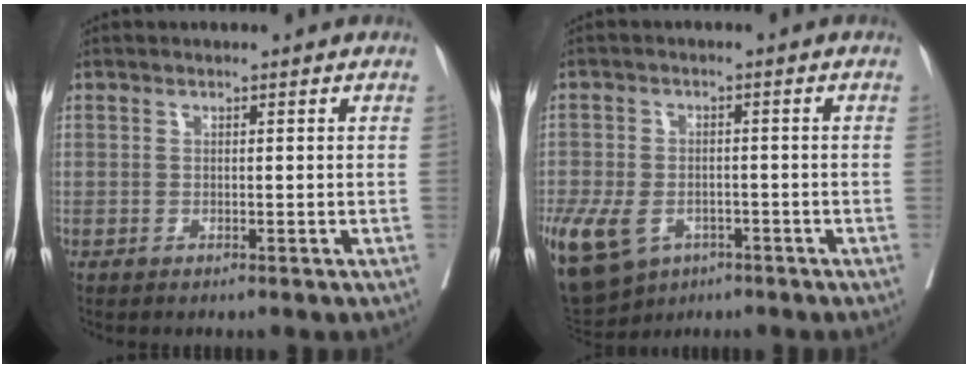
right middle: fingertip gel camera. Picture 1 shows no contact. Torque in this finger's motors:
{"motor_torque": [0.24, -0.25, 0.78, 0.21]}